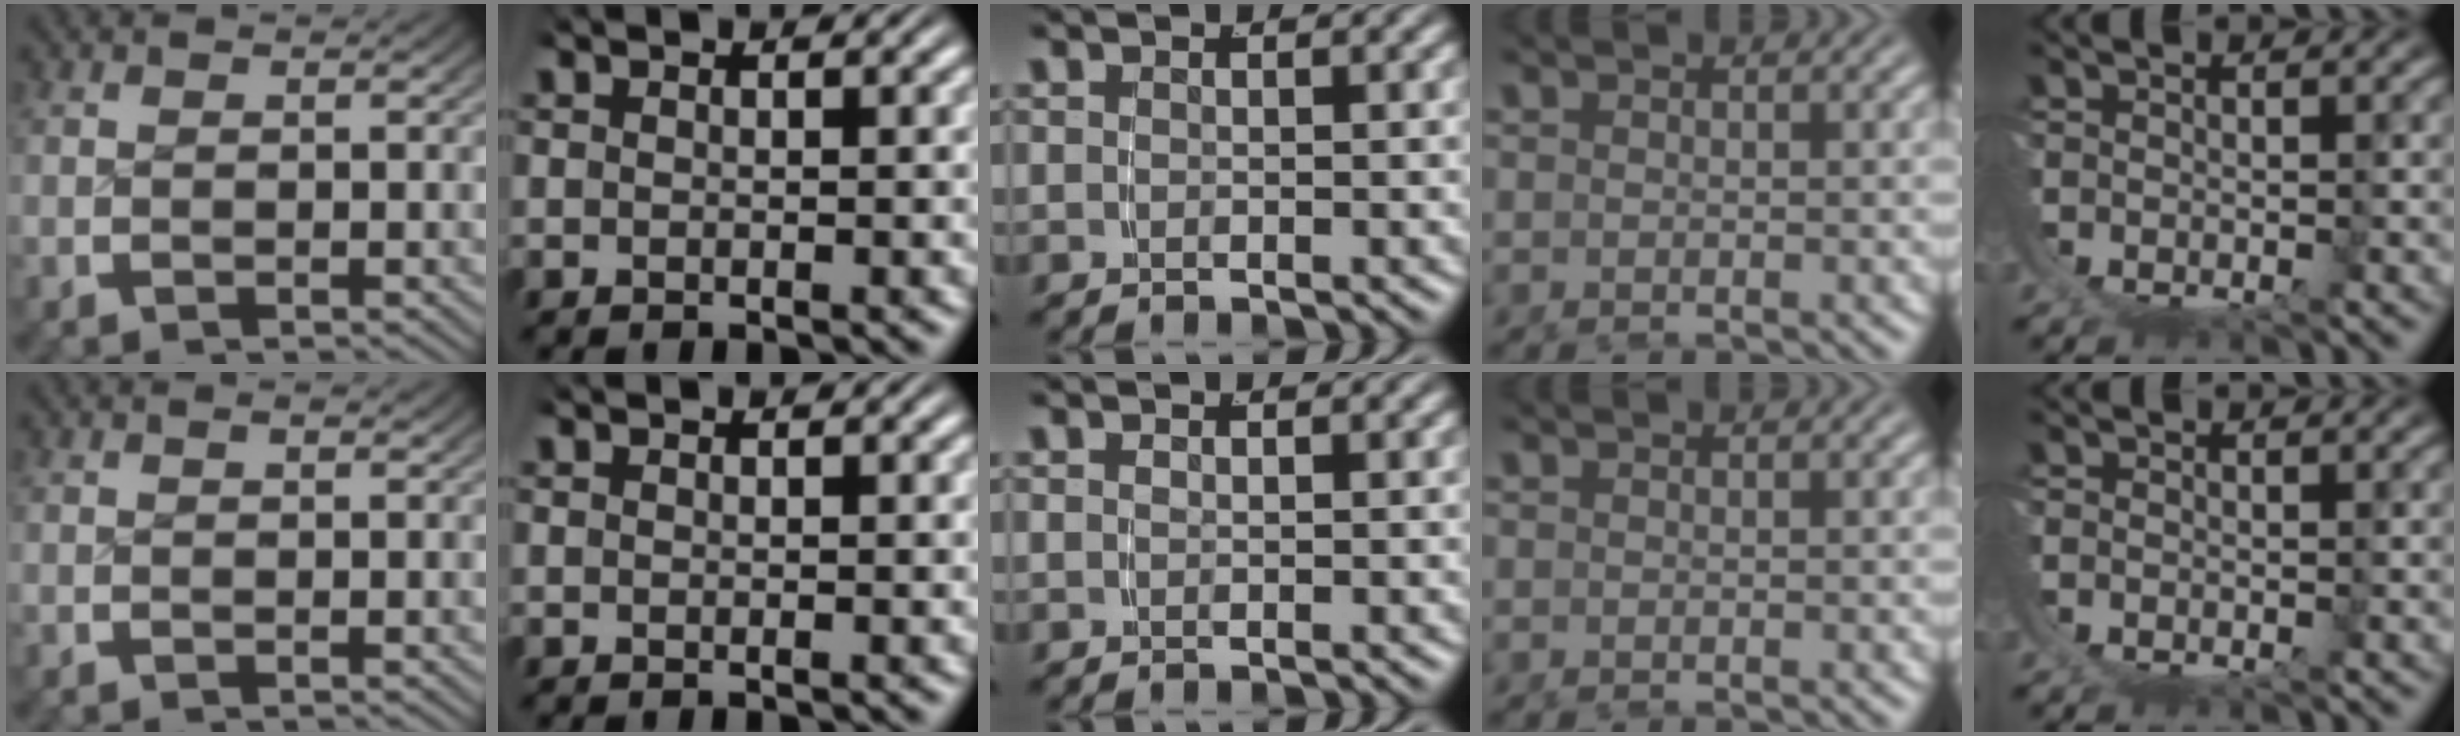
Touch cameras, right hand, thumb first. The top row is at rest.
{"little": {"total": 0.6, "force": [-0.2, 0.5, 0.3], "torque": [-0.008, -0.002, -0.003]}}